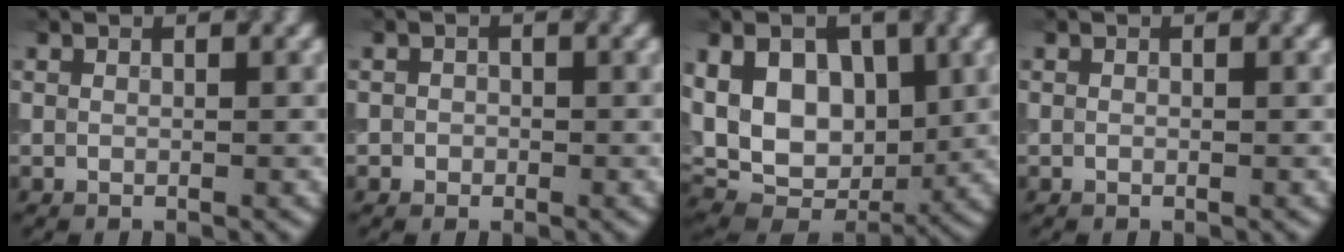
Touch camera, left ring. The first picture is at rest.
{"total": 0.9, "force": [-0.2, 0.9, 0.2], "torque": [0.011, -0.002, -0.008]}
{"total": 10.2, "force": [2.0, 6.8, 7.3], "torque": [-0.131, 0.000, 0.027]}
{"total": 0.0}